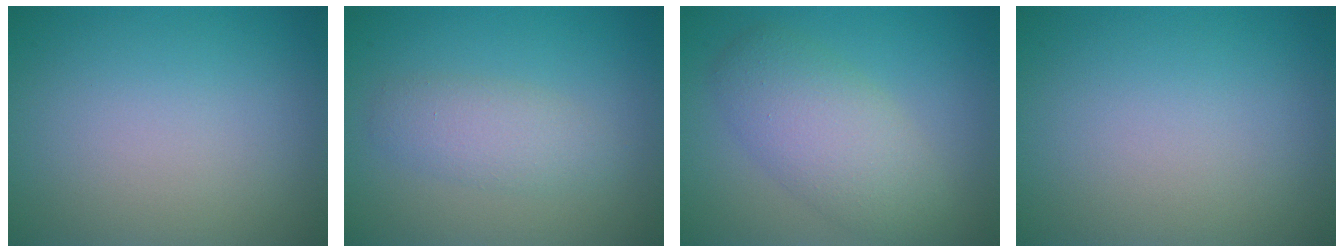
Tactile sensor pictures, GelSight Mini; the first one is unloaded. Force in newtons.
{"total": 2.7, "press": 2.7, "slide": 0.2}
{"total": 5.3, "press": 5.3, "slide": 0.3}
{"total": 0.0}